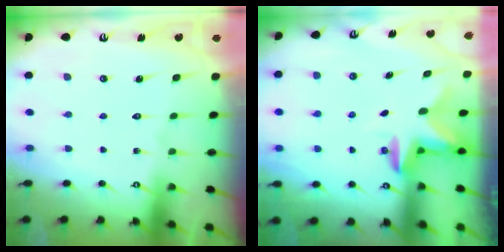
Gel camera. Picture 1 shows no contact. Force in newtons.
{"total": 2.7, "press": 2.6, "slide": 0.5}